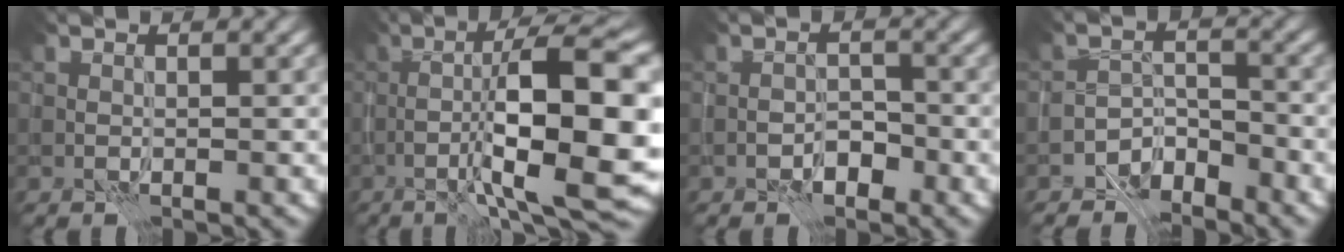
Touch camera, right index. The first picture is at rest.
{"total": 13.0, "force": [-1.5, 3.1, 12.5], "torque": [-0.192, 0.010, -0.026]}
{"total": 2.1, "force": [-1.3, 1.2, 1.2], "torque": [-0.015, 0.009, -0.024]}
{"total": 3.7, "force": [-3.2, 1.5, 1.0], "torque": [-0.011, 0.007, -0.066]}